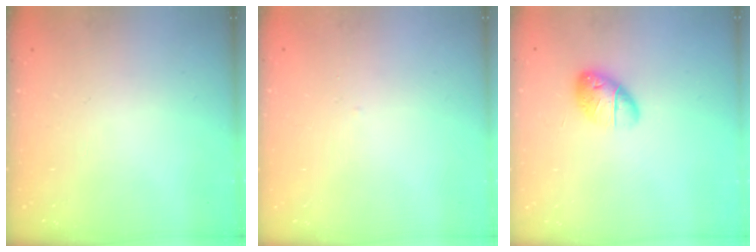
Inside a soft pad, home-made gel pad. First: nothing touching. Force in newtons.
{"total": 1.6, "press": 1.6, "slide": 0.3}
{"total": 10.2, "press": 9.8, "slide": 2.5}